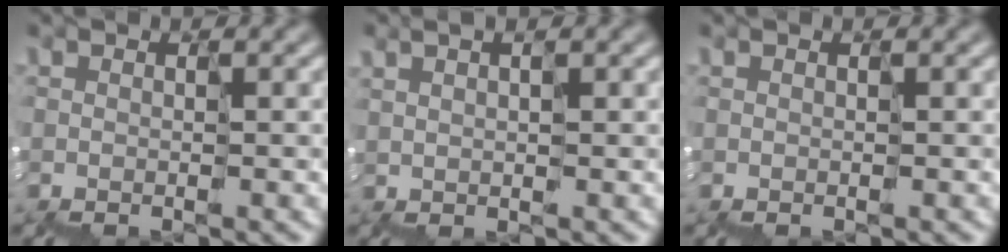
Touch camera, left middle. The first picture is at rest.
{"total": 1.8, "force": [0.6, -1.2, -1.1], "torque": [0.024, 0.005, 0.015]}
{"total": 0.0}